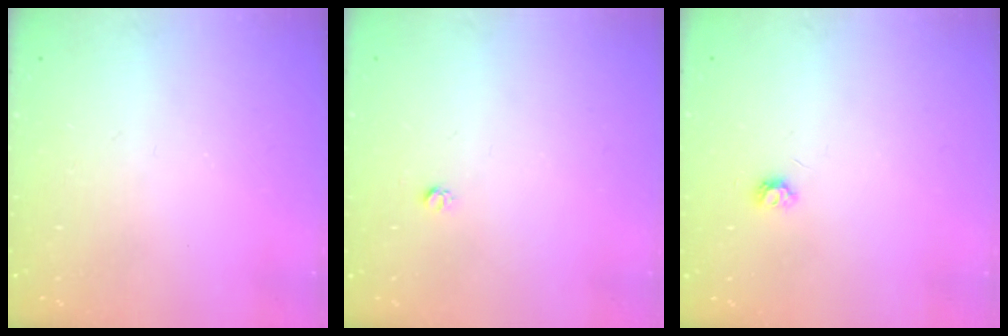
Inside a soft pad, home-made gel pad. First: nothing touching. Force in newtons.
{"total": 2.7, "press": 2.7, "slide": 0.3}
{"total": 3.7, "press": 3.7, "slide": 0.4}